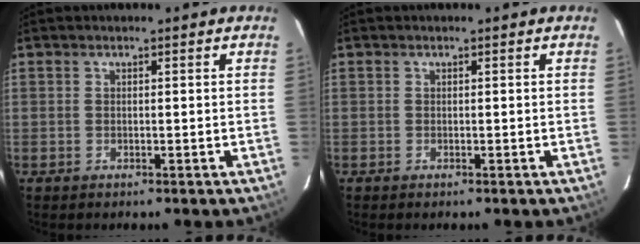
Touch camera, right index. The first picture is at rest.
{"total": 0.0}